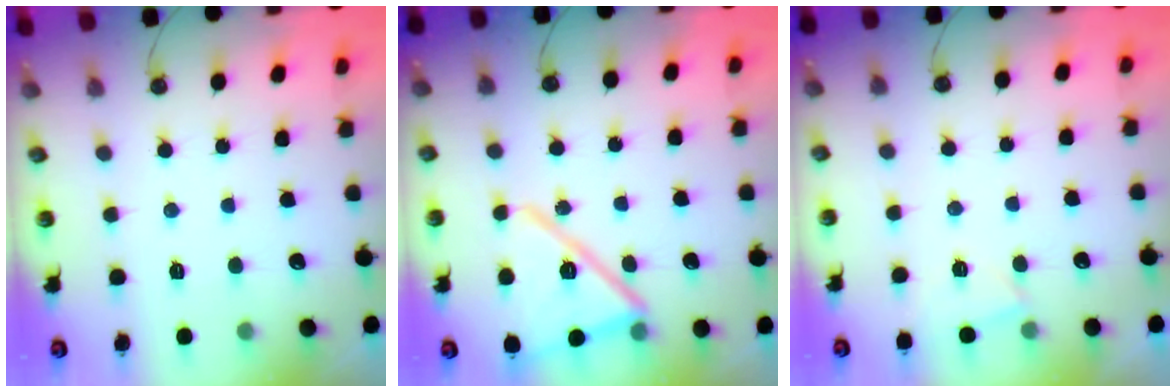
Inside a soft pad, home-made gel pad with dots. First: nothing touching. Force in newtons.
{"total": 16.6, "press": 16.5, "slide": 0.7}
{"total": 2.5, "press": 2.5, "slide": 0.4}